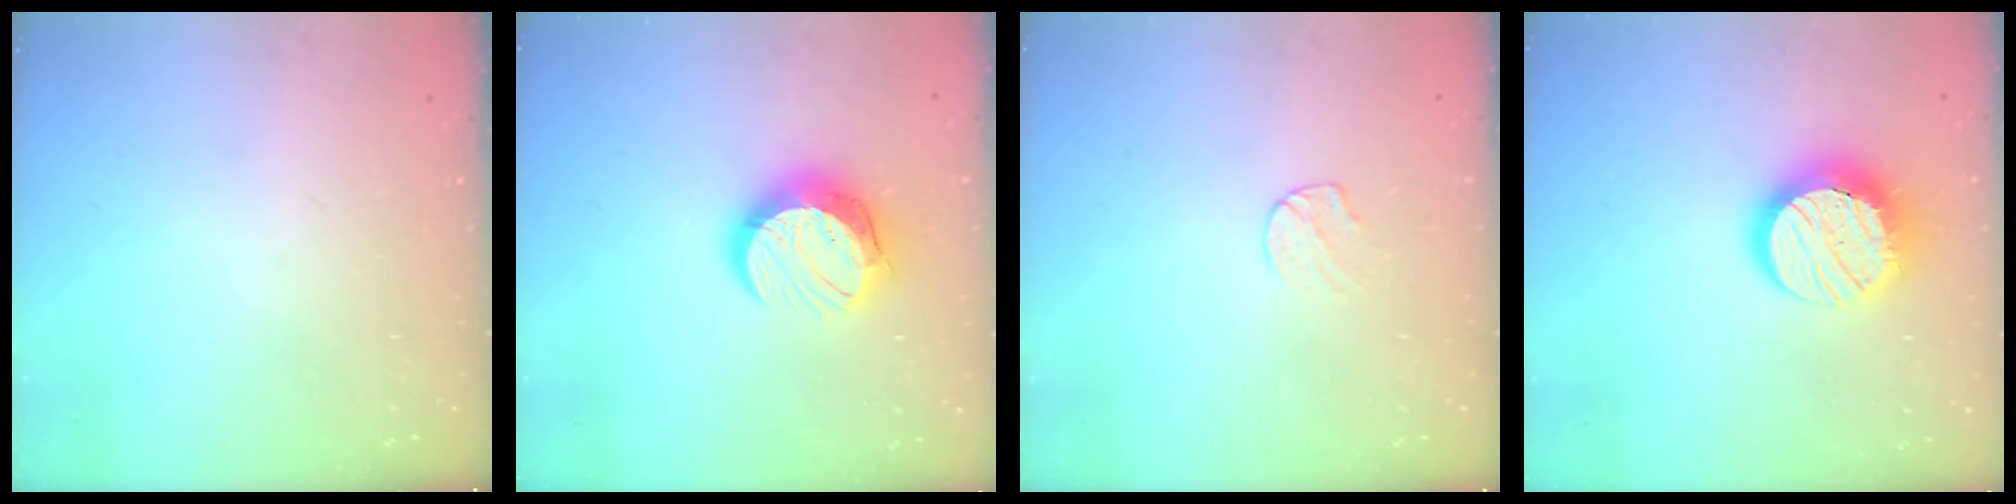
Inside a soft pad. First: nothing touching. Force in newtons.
{"total": 12.7, "press": 12.7, "slide": 0.8}
{"total": 5.0, "press": 5.0, "slide": 0.5}
{"total": 15.2, "press": 15.1, "slide": 0.8}